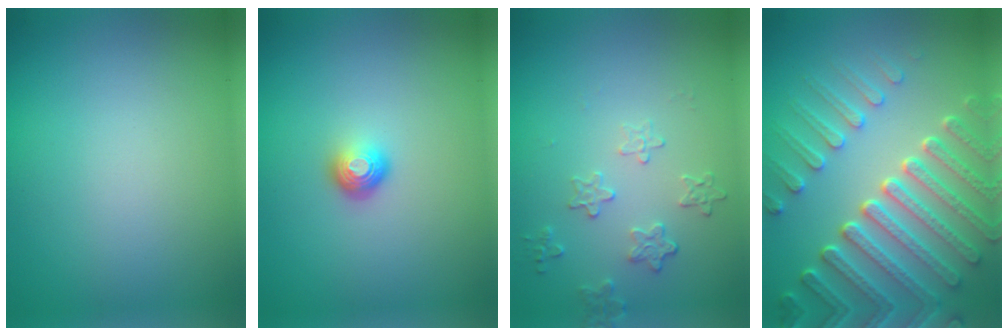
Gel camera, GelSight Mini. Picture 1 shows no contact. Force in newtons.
{"total": 1.8, "press": 1.1, "slide": 1.5}
{"total": 1.9, "press": 1.3, "slide": 1.4}
{"total": 8.0, "press": 6.1, "slide": 5.2}